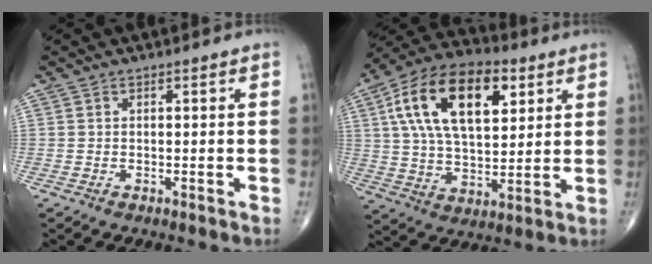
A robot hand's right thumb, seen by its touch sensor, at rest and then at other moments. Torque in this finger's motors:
{"motor_torque": [1.37, 3.64, 2.06, 0.71, 0.20]}